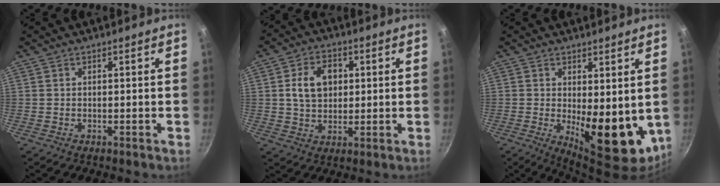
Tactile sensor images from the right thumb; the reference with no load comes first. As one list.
[{"total": 8.8, "force": [1.6, 6.5, 5.7], "torque": [-0.078, 0.006, 0.025]}, {"total": 12.3, "force": [-0.1, 5.5, 11.0], "torque": [-0.125, -0.025, 0.013]}]